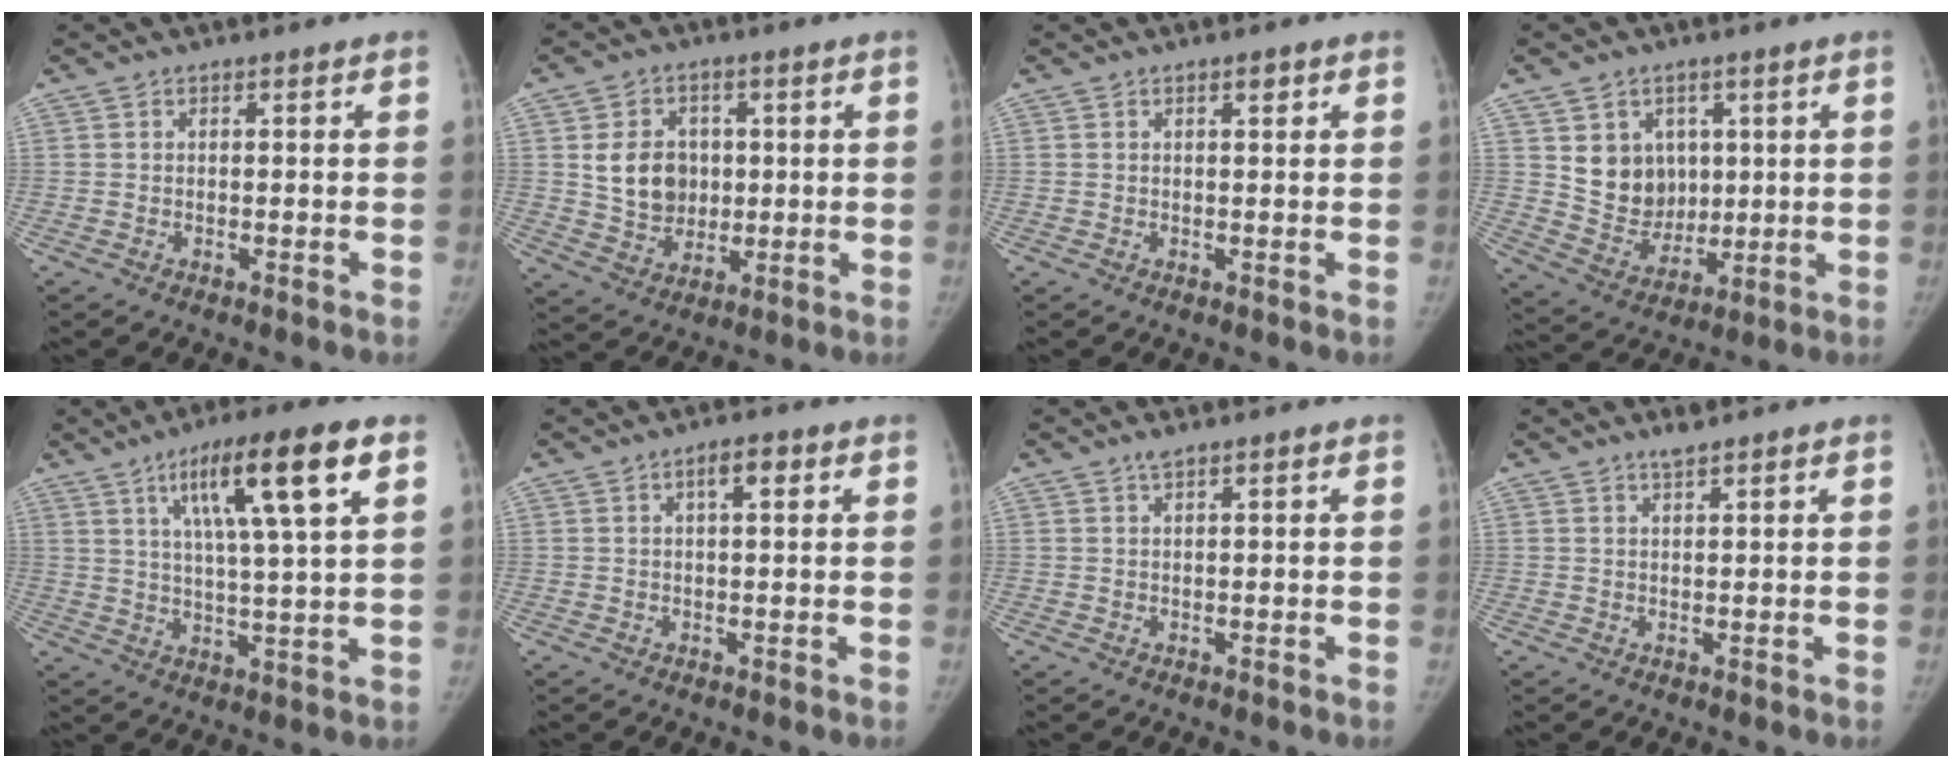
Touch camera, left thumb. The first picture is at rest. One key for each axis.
{"total": 9.7, "fx": 1.5, "fy": 8.1, "fz": 5.2, "tx": -0.048, "ty": -0.009, "tz": 0.034}
{"total": 1.1, "fx": 0.6, "fy": 0.5, "fz": 0.7, "tx": -0.001, "ty": 0.000, "tz": 0.008}
{"total": 10.1, "fx": 3.1, "fy": 8.6, "fz": 4.3, "tx": -0.031, "ty": -0.021, "tz": 0.072}
{"total": 15.1, "fx": 6.8, "fy": 2.0, "fz": 13.3, "tx": -0.220, "ty": -0.012, "tz": 0.113}
{"total": 3.0, "fx": 1.2, "fy": 1.3, "fz": 2.5, "tx": -0.032, "ty": 0.007, "tz": 0.016}
{"total": 1.0, "fx": 0.8, "fy": 0.2, "fz": 0.6, "tx": -0.006, "ty": 0.001, "tz": 0.016}
{"total": 1.7, "fx": 1.4, "fy": 0.3, "fz": 0.8, "tx": -0.010, "ty": -0.005, "tz": 0.026}